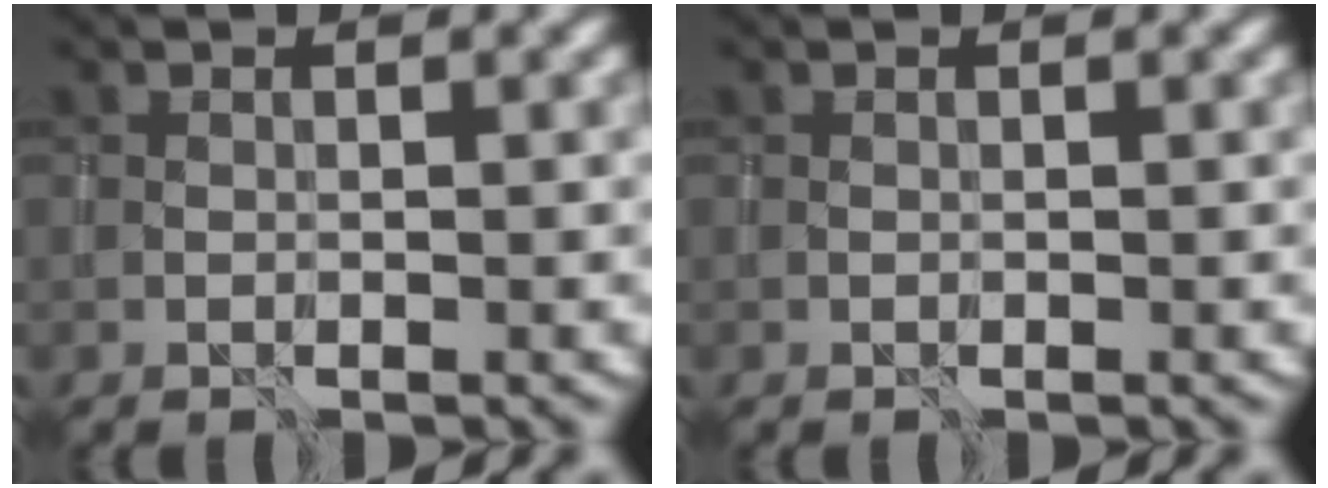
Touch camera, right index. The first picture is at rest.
{"total": 0.0}